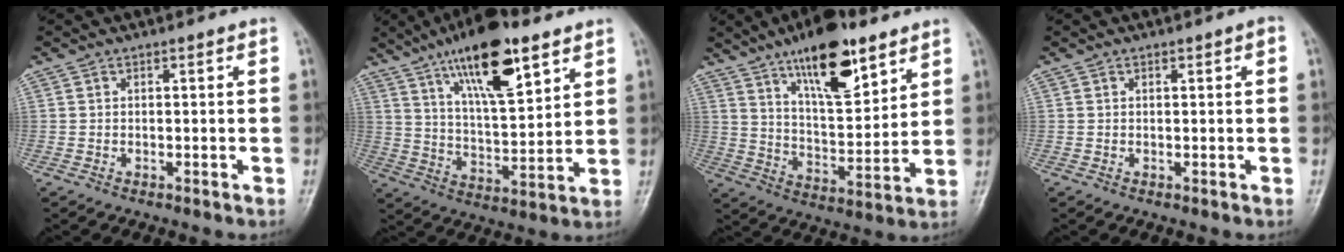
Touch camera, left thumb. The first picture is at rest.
{"total": 17.8, "force": [10.4, 5.9, 13.2], "torque": [-0.193, -0.045, 0.180]}
{"total": 17.1, "force": [10.6, 6.2, 11.9], "torque": [-0.157, -0.058, 0.180]}
{"total": 1.3, "force": [0.4, 0.7, 1.1], "torque": [-0.014, 0.007, 0.006]}